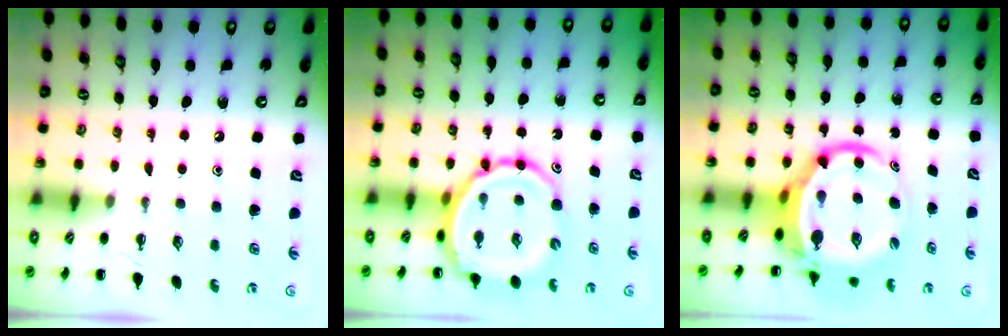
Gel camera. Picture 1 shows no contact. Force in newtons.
{"total": 12.0, "press": 11.4, "slide": 3.7}
{"total": 9.4, "press": 9.0, "slide": 2.5}